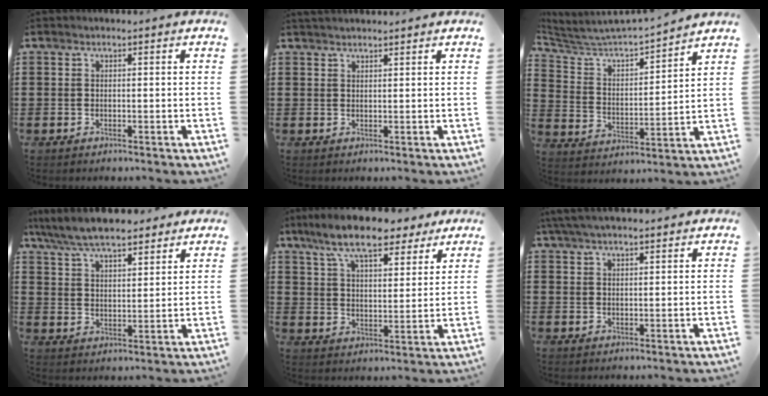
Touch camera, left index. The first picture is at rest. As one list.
[{"total": 1.3, "force": [1.3, 0.2, 0.2], "torque": [-0.006, 0.001, 0.025]}, {"total": 4.3, "force": [4.1, 0.6, 1.3], "torque": [-0.052, -0.035, 0.058]}, {"total": 8.2, "force": [7.4, 1.7, 3.0], "torque": [-0.085, -0.018, 0.136]}, {"total": 10.8, "force": [8.8, 2.6, 5.6], "torque": [-0.130, -0.020, 0.160]}, {"total": 4.0, "force": [3.5, 0.6, 1.9], "torque": [-0.046, 0.000, 0.064]}]